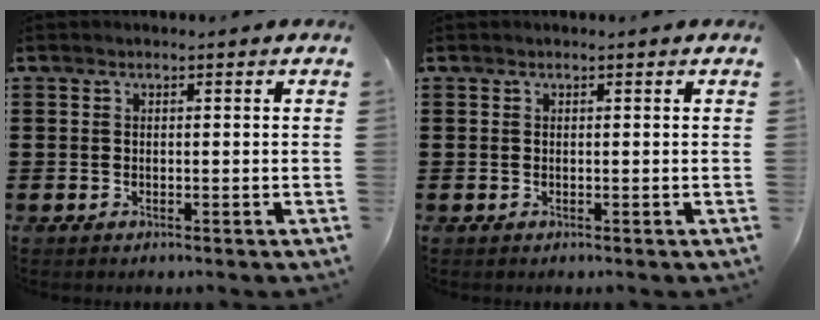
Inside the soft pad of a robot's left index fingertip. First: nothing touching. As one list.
[{"total": 0.0}]